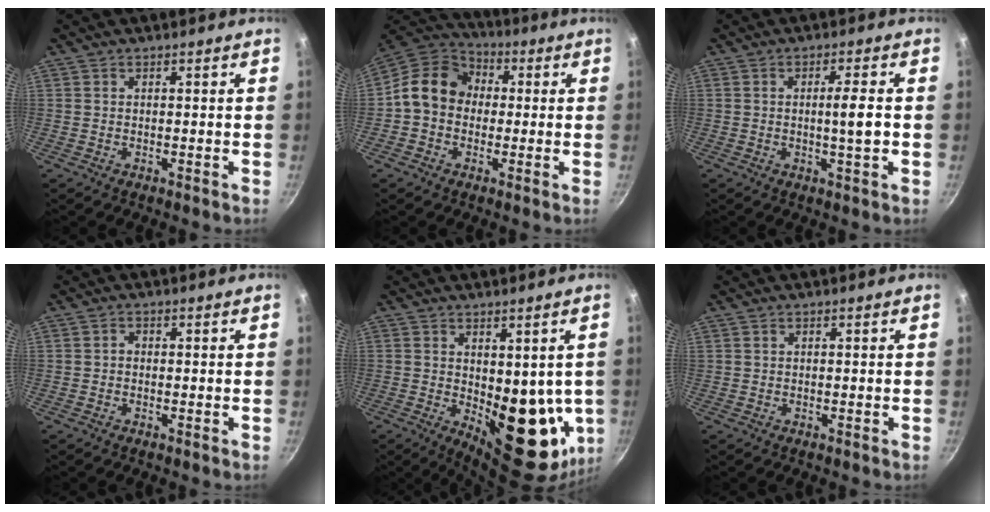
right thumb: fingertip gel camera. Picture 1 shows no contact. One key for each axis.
{"total": 12.6, "fx": 0.4, "fy": 10.5, "fz": 6.9, "tx": -0.084, "ty": 0.034, "tz": -0.016}
{"total": 4.7, "fx": -0.3, "fy": 0.2, "fz": 4.7, "tx": -0.076, "ty": 0.002, "tz": -0.005}
{"total": 0.9, "fx": -0.2, "fy": 0.7, "fz": 0.4, "tx": -0.006, "ty": 0.005, "tz": -0.005}
{"total": 16.3, "fx": -0.8, "fy": 8.3, "fz": 14.0, "tx": -0.136, "ty": -0.038, "tz": 0.007}
{"total": 0.0}